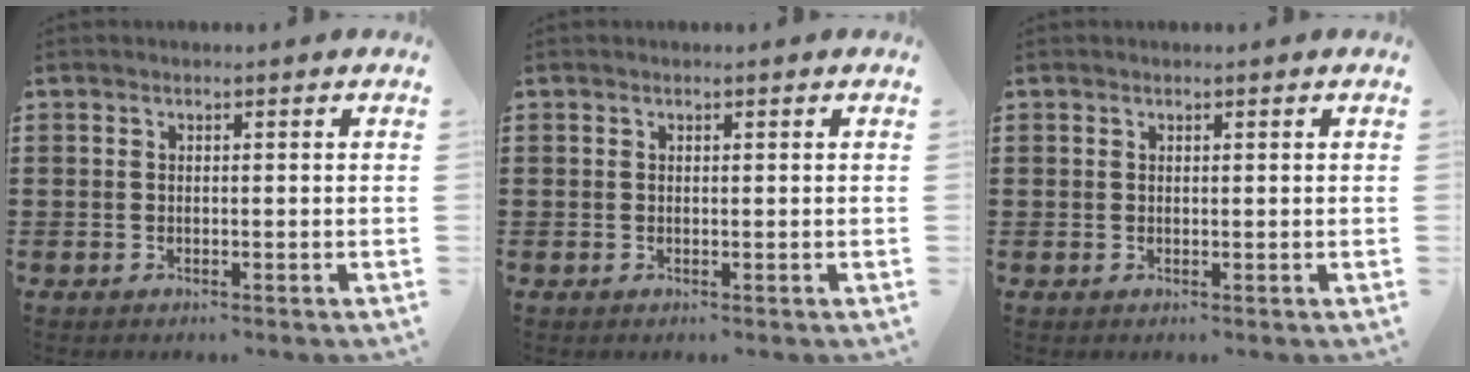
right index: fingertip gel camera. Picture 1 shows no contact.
{"total": 0.0}
{"total": 0.5, "force": [0.3, 0.4, 0.0], "torque": [-0.001, 0.003, 0.006]}